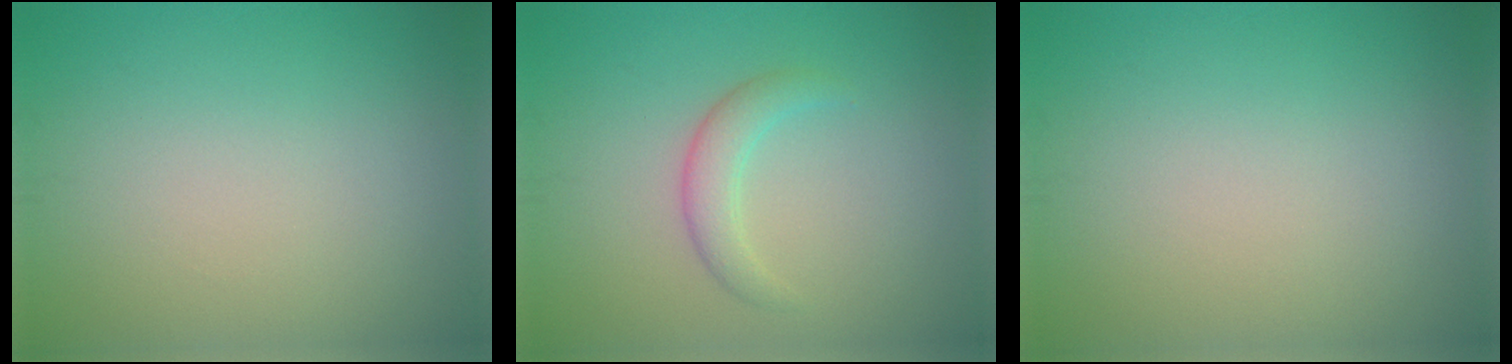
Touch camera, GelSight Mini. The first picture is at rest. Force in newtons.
{"total": 2.2, "press": 2.2, "slide": 0.2}
{"total": 0.0}